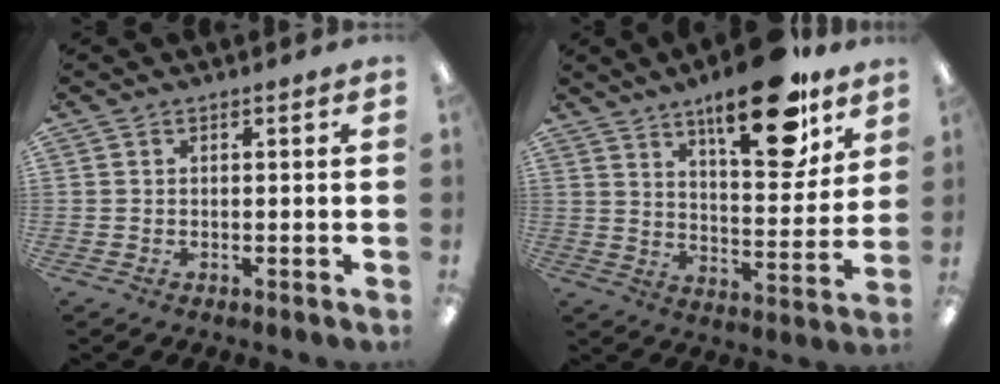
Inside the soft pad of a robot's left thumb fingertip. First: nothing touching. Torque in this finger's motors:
{"motor_torque": [1.58, 1.31, 1.60, -1.17, 0.10]}